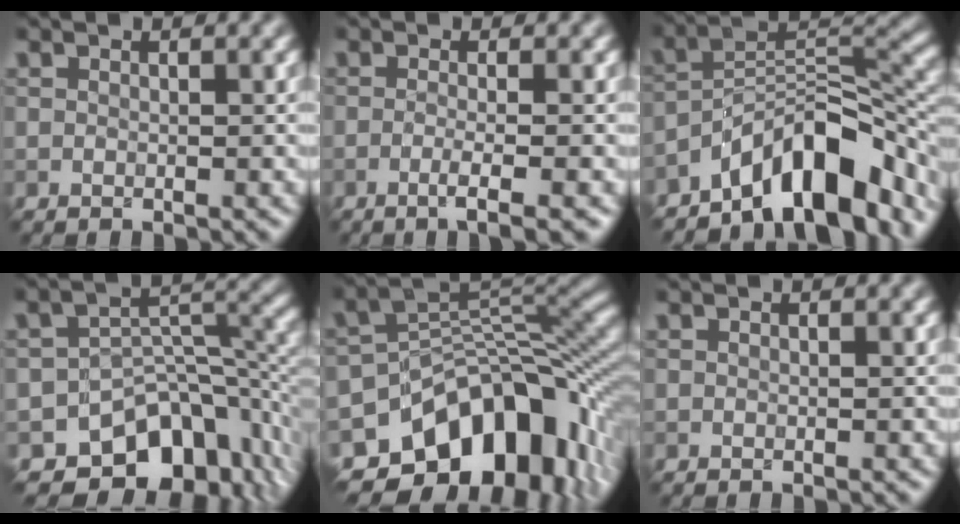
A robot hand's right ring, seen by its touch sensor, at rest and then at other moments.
{"total": 2.9, "force": [-1.3, 0.5, 2.5], "torque": [-0.036, 0.002, -0.034]}
{"total": 10.8, "force": [-7.0, 4.3, 7.1], "torque": [-0.090, 0.010, -0.134]}
{"total": 10.0, "force": [-6.2, 6.1, 5.0], "torque": [-0.049, -0.010, -0.102]}
{"total": 13.6, "force": [-6.5, 8.6, 8.5], "torque": [-0.133, 0.003, -0.103]}
{"total": 0.0}